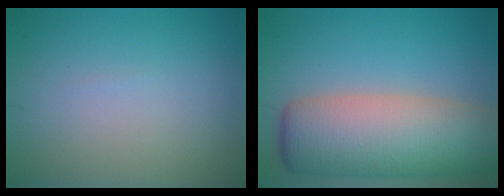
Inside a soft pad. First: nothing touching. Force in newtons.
{"total": 11.3, "press": 11.3, "slide": 0.7}